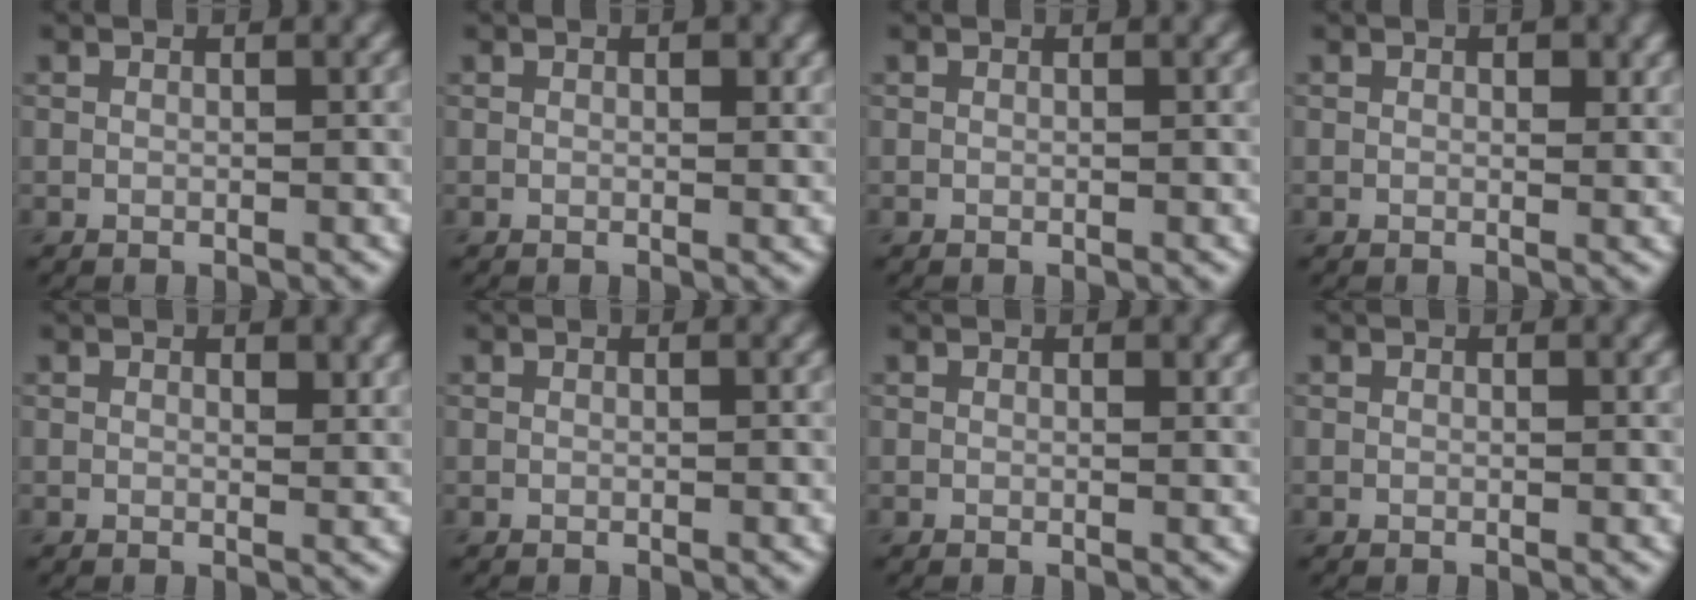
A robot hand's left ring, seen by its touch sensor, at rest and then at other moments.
{"total": 1.1, "force": [0.4, 0.5, 0.9], "torque": [-0.009, -0.002, 0.006]}
{"total": 0.0}
{"total": 1.4, "force": [0.5, 0.7, 1.1], "torque": [-0.011, -0.003, 0.007]}
{"total": 1.3, "force": [0.7, 0.6, 1.0], "torque": [-0.010, -0.004, 0.013]}
{"total": 0.0}
{"total": 0.7, "force": [0.4, 0.3, 0.5], "torque": [-0.006, -0.002, 0.006]}
{"total": 0.0}